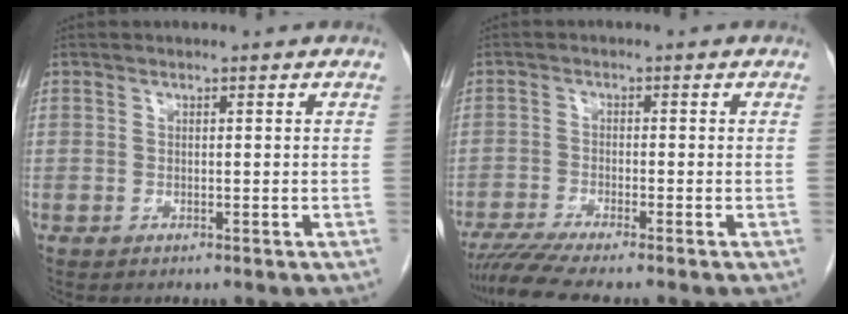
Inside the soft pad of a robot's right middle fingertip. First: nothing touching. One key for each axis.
{"total": 5.5, "fx": -4.6, "fy": -0.9, "fz": 2.7, "tx": -0.047, "ty": -0.015, "tz": -0.083}